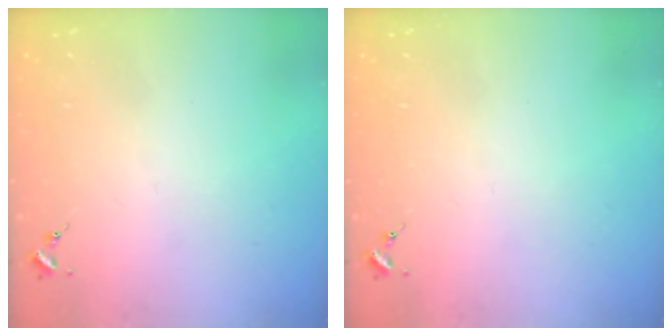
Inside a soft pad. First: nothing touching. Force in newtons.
{"total": 0.0}